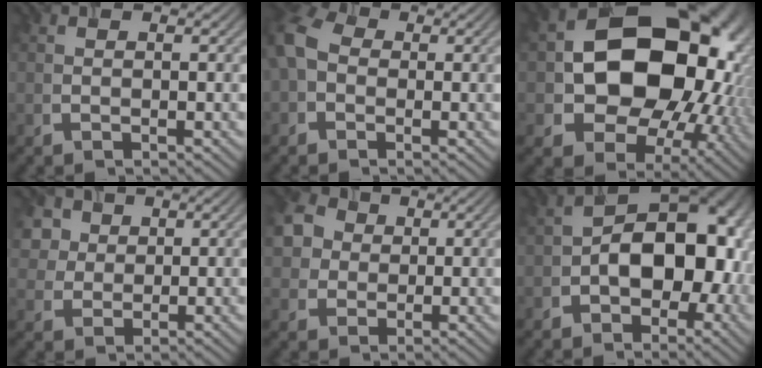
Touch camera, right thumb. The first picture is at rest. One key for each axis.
{"total": 6.8, "fx": -0.6, "fy": 5.3, "fz": 4.2, "tx": -0.122, "ty": 0.006, "tz": -0.021}
{"total": 18.8, "fx": 0.9, "fy": 14.4, "fz": 12.0, "tx": -0.186, "ty": -0.043, "tz": 0.051}
{"total": 4.5, "fx": 2.3, "fy": 3.7, "fz": 1.2, "tx": -0.044, "ty": 0.001, "tz": 0.048}
{"total": 6.1, "fx": 1.6, "fy": 5.4, "fz": 2.3, "tx": -0.076, "ty": 0.010, "tz": 0.030}
{"total": 13.0, "fx": -1.9, "fy": 8.4, "fz": 9.7, "tx": -0.115, "ty": -0.001, "tz": -0.030}